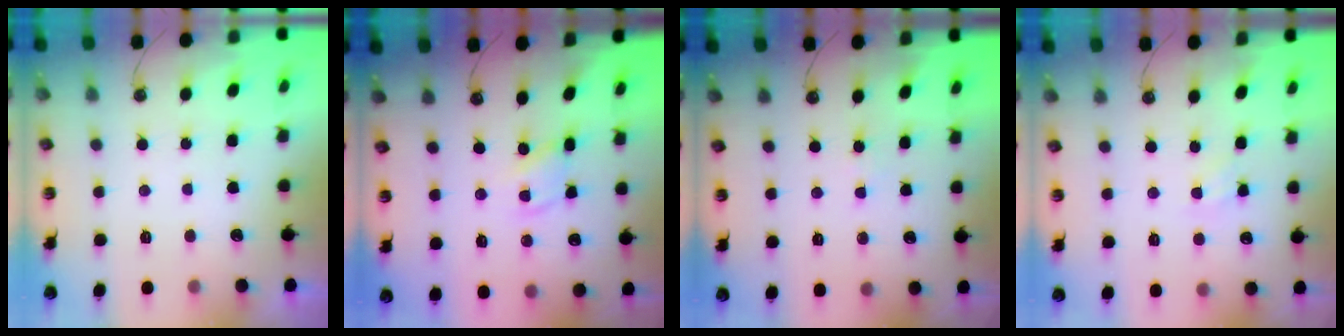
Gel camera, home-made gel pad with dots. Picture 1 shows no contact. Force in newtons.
{"total": 2.1, "press": 2.1, "slide": 0.3}
{"total": 2.4, "press": 2.4, "slide": 0.2}
{"total": 1.3, "press": 1.3, "slide": 0.2}